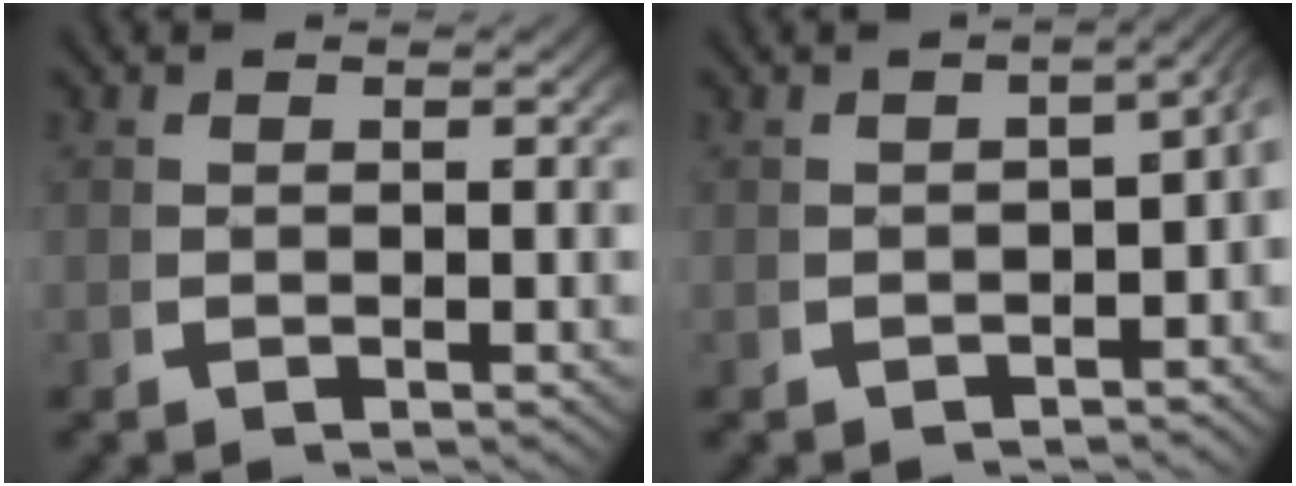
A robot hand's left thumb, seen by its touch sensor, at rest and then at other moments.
{"total": 4.5, "force": [-0.2, 2.9, 3.5], "torque": [-0.031, 0.020, -0.014]}